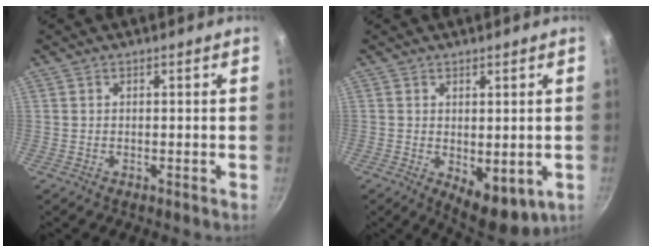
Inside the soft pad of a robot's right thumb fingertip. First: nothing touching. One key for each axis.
{"total": 7.8, "fx": -0.8, "fy": 4.0, "fz": 6.7, "tx": -0.071, "ty": -0.017, "tz": 0.001}